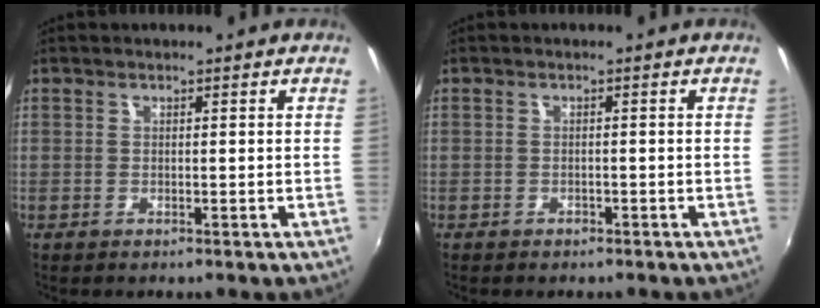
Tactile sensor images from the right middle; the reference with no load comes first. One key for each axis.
{"total": 1.4, "fx": -1.2, "fy": 0.6, "fz": 0.4, "tx": -0.010, "ty": -0.002, "tz": -0.015}